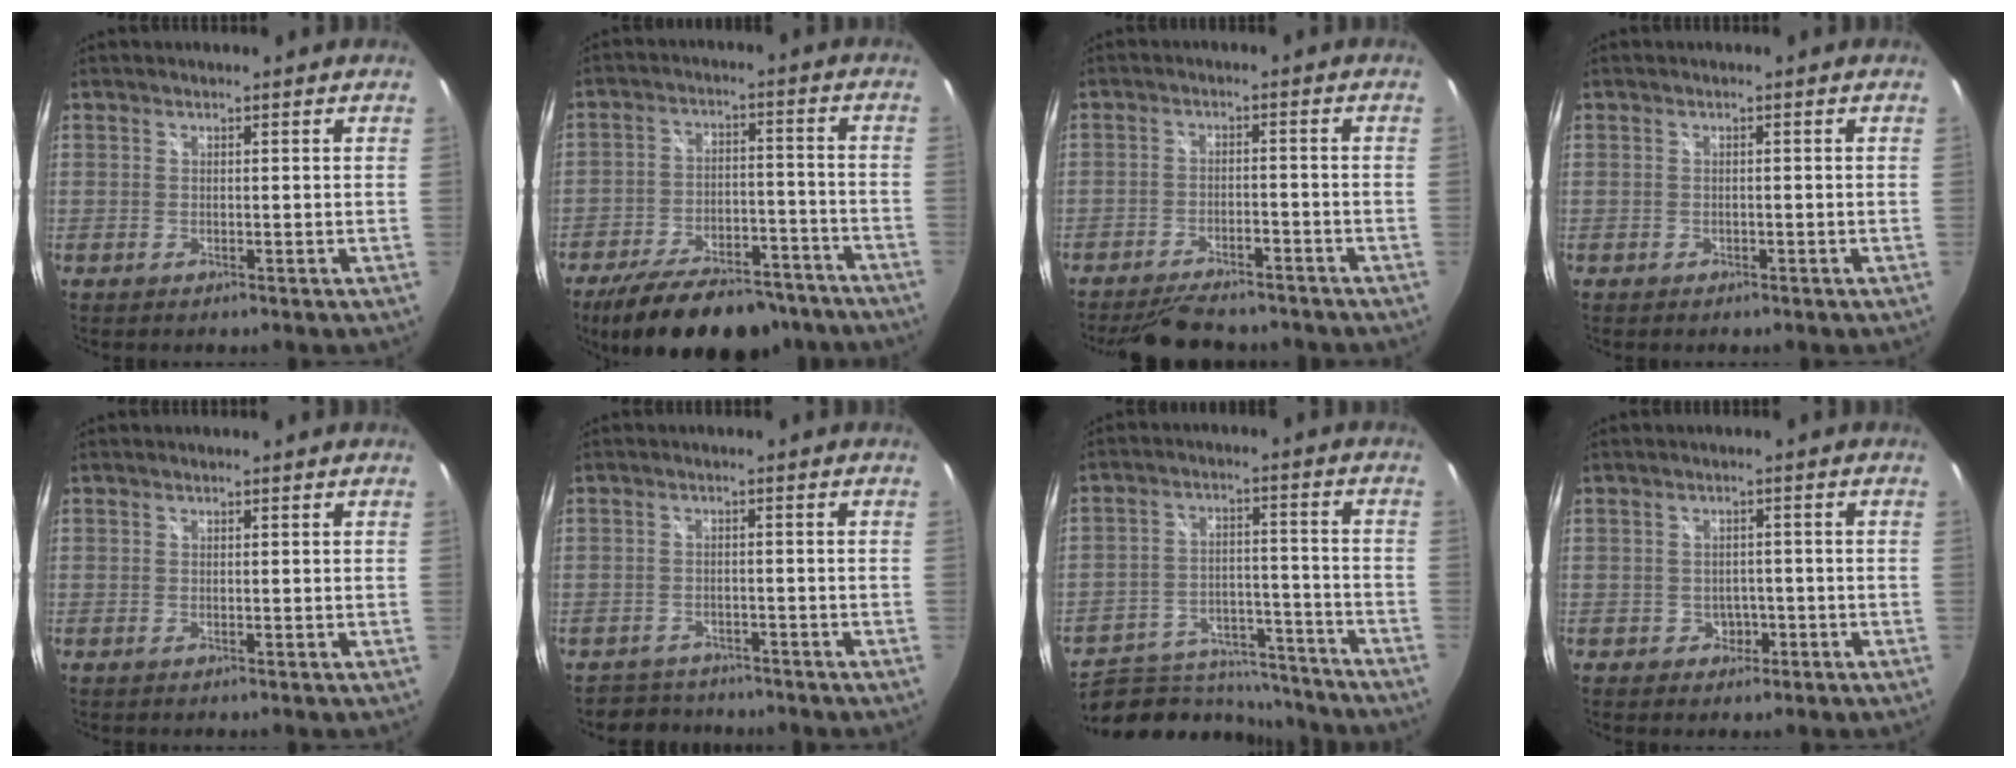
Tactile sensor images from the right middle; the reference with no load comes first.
{"total": 20.5, "force": [-16.6, 8.0, 9.0], "torque": [-0.172, 0.007, -0.228]}
{"total": 10.8, "force": [-9.2, 3.3, 4.6], "torque": [-0.103, -0.006, -0.133]}
{"total": 1.3, "force": [-0.8, 0.9, 0.3], "torque": [-0.009, -0.002, -0.011]}
{"total": 0.0}
{"total": 4.9, "force": [-4.3, 2.3, 0.0], "torque": [-0.014, 0.008, -0.071]}
{"total": 14.6, "force": [-12.7, 6.3, 3.6], "torque": [-0.080, 0.021, -0.177]}
{"total": 2.9, "force": [-1.2, 2.6, 0.5], "torque": [-0.011, 0.006, -0.012]}